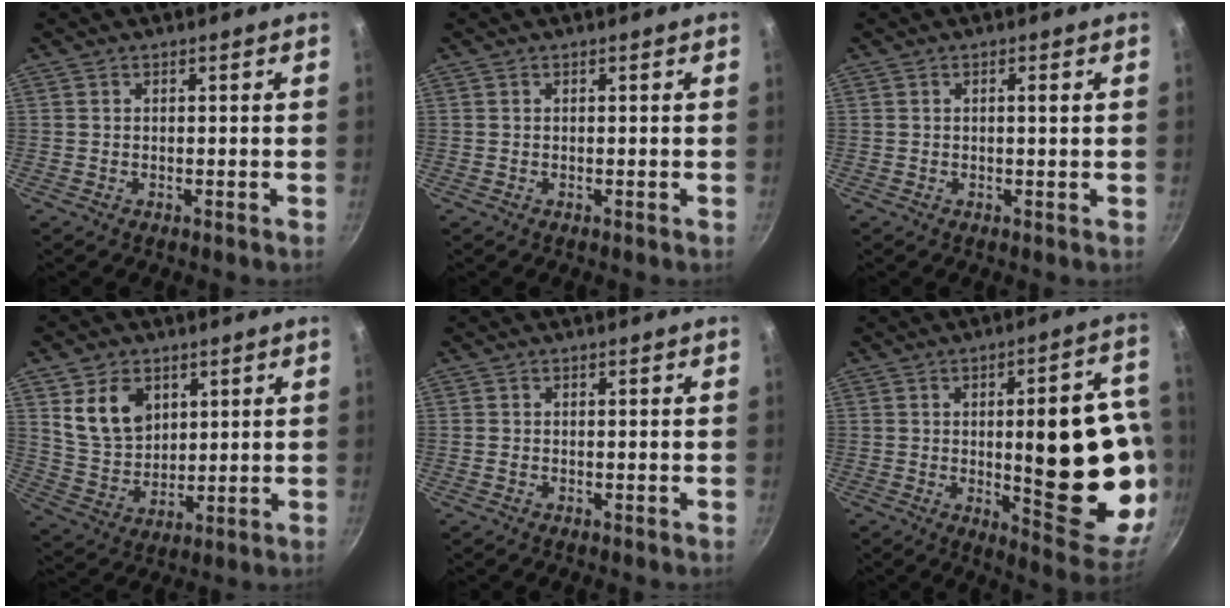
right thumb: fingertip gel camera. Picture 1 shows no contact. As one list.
[{"total": 0.0}, {"total": 1.1, "force": [0.3, 0.1, 1.1], "torque": [-0.017, 0.000, 0.003]}, {"total": 10.8, "force": [4.1, 7.9, 6.1], "torque": [-0.082, -0.022, 0.089]}, {"total": 0.6, "force": [-0.1, 0.5, 0.4], "torque": [-0.007, 0.001, -0.003]}, {"total": 24.5, "force": [-1.7, 8.2, 23.0], "torque": [-0.263, -0.006, -0.007]}]